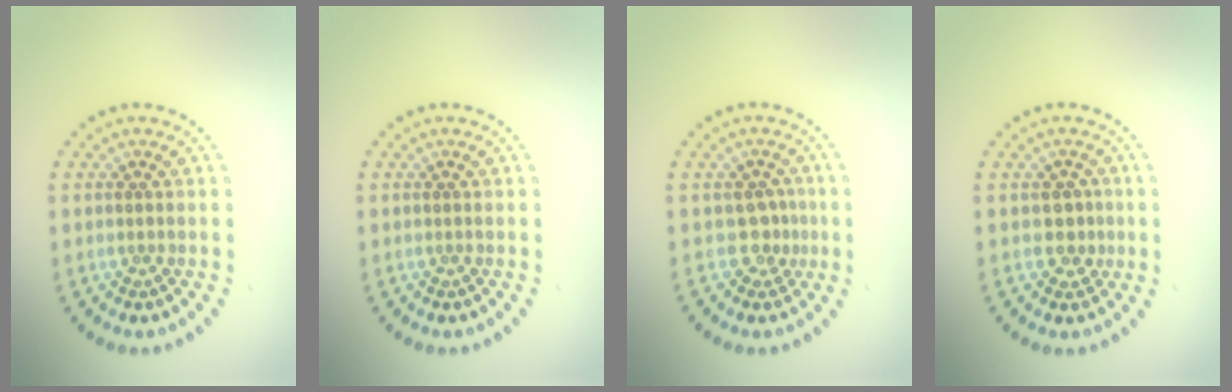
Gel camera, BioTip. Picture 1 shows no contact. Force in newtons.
{"total": 0.0}
{"total": 1.8, "press": 1.3, "slide": 1.1}
{"total": 1.9, "press": 1.8, "slide": 0.7}